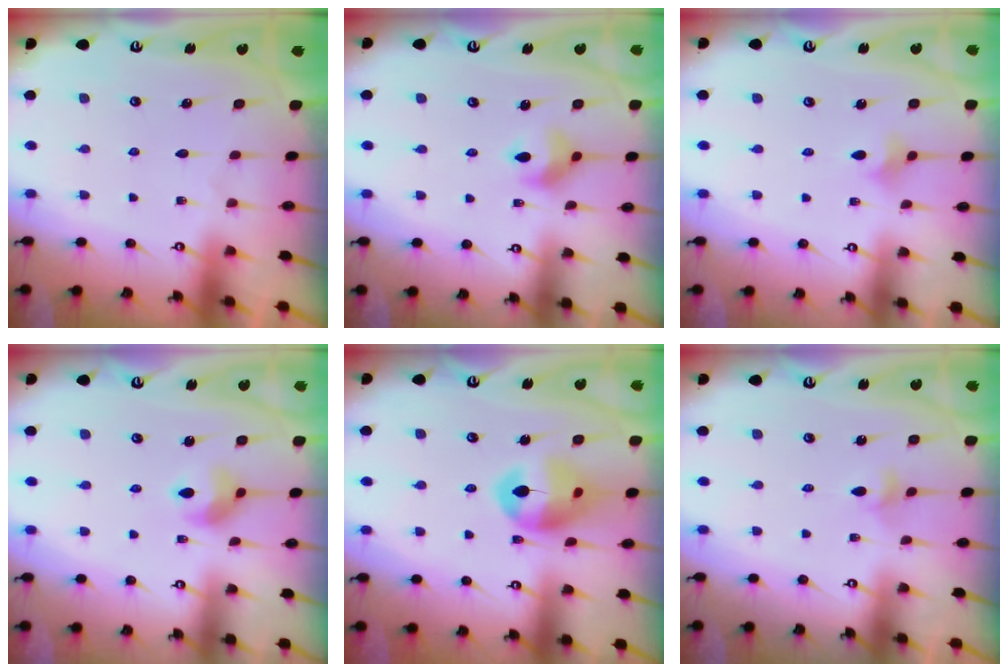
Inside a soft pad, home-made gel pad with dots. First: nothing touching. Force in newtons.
{"total": 8.5, "press": 8.2, "slide": 1.9}
{"total": 2.7, "press": 2.6, "slide": 0.7}
{"total": 6.9, "press": 6.9, "slide": 0.5}
{"total": 13.5, "press": 13.4, "slide": 1.4}
{"total": 2.8, "press": 2.7, "slide": 0.4}